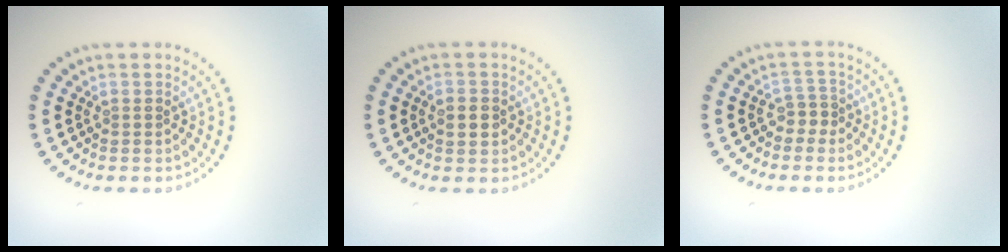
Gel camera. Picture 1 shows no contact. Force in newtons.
{"total": 2.1, "press": 2.1, "slide": 0.2}
{"total": 1.6, "press": 1.3, "slide": 1.0}